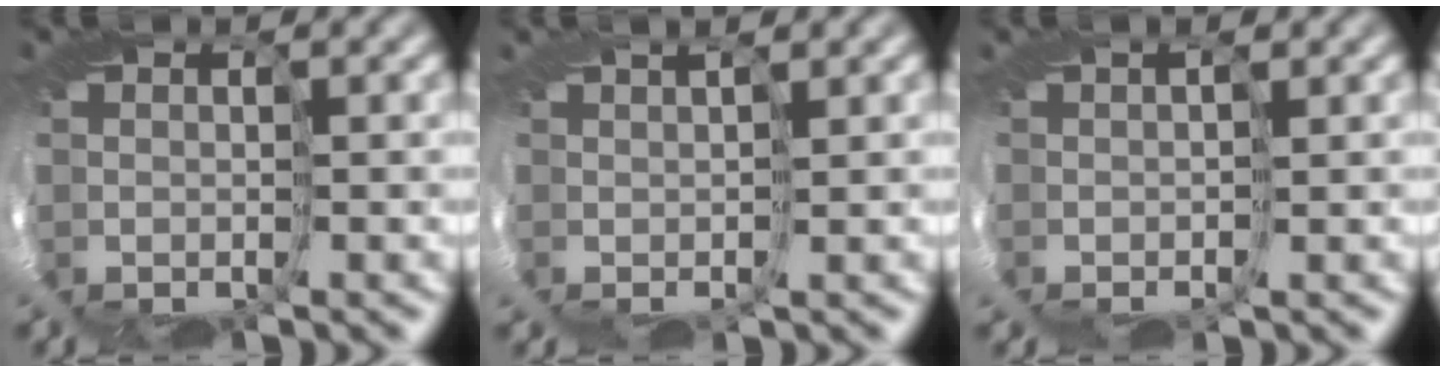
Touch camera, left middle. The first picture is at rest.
{"total": 2.7, "force": [1.6, -2.0, -0.8], "torque": [0.023, 0.022, 0.004]}
{"total": 0.9, "force": [0.6, -0.6, -0.2], "torque": [0.016, 0.009, -0.005]}